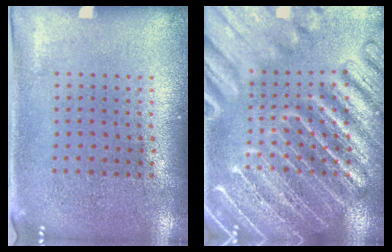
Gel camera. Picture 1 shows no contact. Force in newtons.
{"total": 6.2, "press": 6.2, "slide": 0.8}